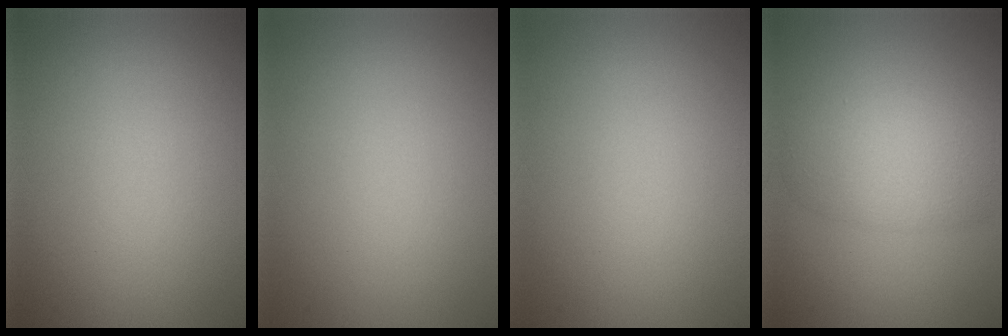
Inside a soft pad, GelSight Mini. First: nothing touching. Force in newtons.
{"total": 0.0}
{"total": 0.0}
{"total": 5.0, "press": 5.0, "slide": 0.1}